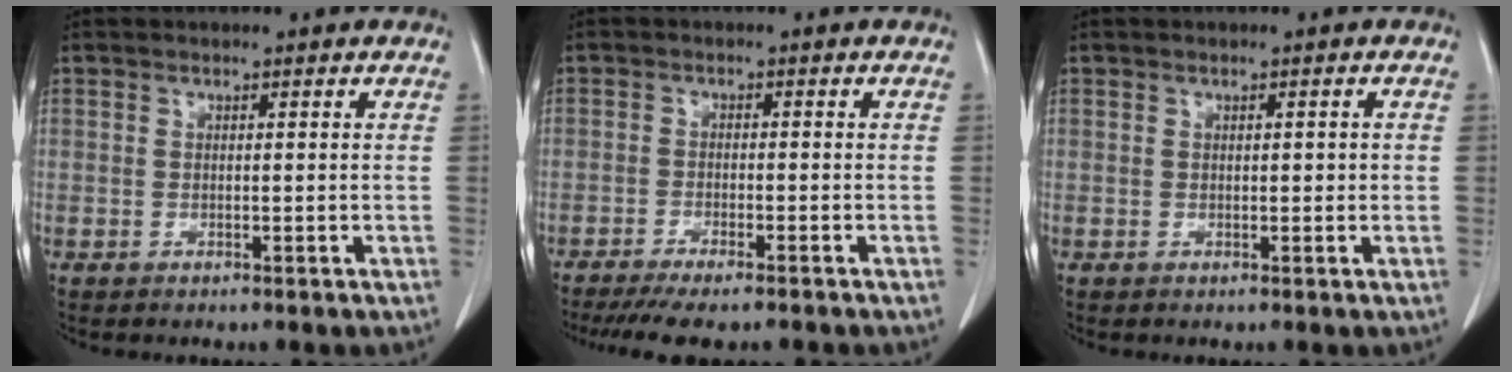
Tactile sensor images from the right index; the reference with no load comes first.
{"total": 9.4, "force": [-7.9, 1.1, 4.9], "torque": [-0.066, -0.014, -0.118]}
{"total": 1.8, "force": [0.2, 0.8, 1.6], "torque": [-0.019, 0.001, 0.002]}